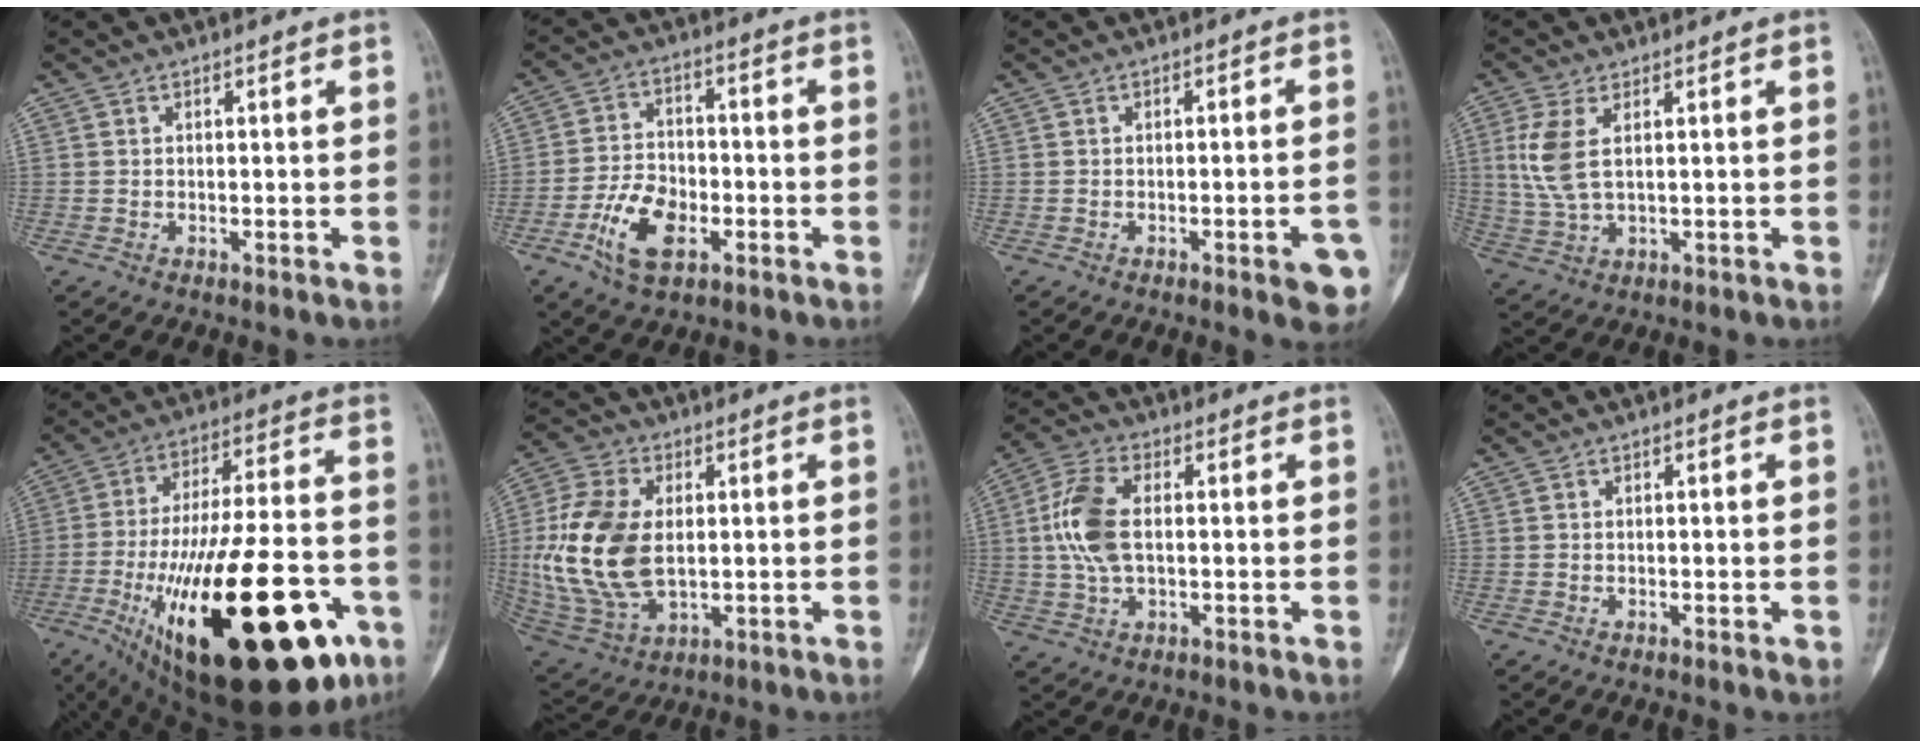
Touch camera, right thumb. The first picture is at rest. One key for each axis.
{"total": 10.2, "fx": -4.1, "fy": 5.8, "fz": 7.3, "tx": -0.130, "ty": 0.019, "tz": -0.076}
{"total": 5.9, "fx": -2.6, "fy": 1.4, "fz": 5.1, "tx": -0.053, "ty": 0.010, "tz": -0.028}
{"total": 7.0, "fx": 1.8, "fy": 3.1, "fz": 5.9, "tx": -0.145, "ty": -0.004, "tz": 0.044}
{"total": 39.3, "fx": -14.2, "fy": 14.6, "fz": 33.6, "tx": -0.516, "ty": 0.025, "tz": -0.208}
{"total": 18.7, "fx": 0.5, "fy": 11.5, "fz": 14.7, "tx": -0.307, "ty": -0.008, "tz": 0.020}
{"total": 9.9, "fx": 0.6, "fy": 5.3, "fz": 8.3, "tx": -0.186, "ty": 0.012, "tz": 0.012}
{"total": 0.6, "fx": -0.1, "fy": 0.2, "fz": 0.6, "tx": -0.009, "ty": -0.002, "tz": 0.001}